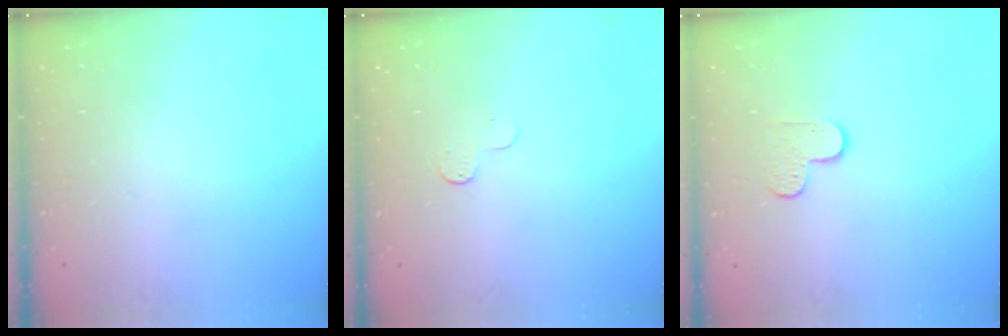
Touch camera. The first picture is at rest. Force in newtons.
{"total": 4.1, "press": 4.0, "slide": 0.4}
{"total": 4.7, "press": 4.7, "slide": 0.5}